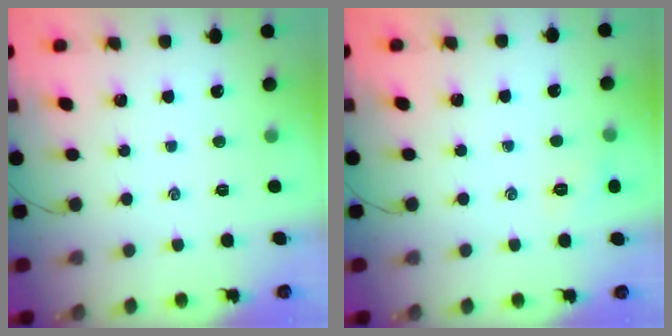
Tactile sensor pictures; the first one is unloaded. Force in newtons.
{"total": 5.1, "press": 4.9, "slide": 1.3}